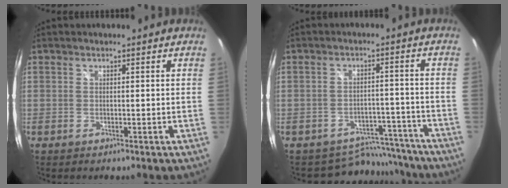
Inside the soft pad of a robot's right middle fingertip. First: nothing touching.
{"total": 11.0, "force": [-10.0, 4.6, 0.9], "torque": [-0.017, 0.034, -0.123]}